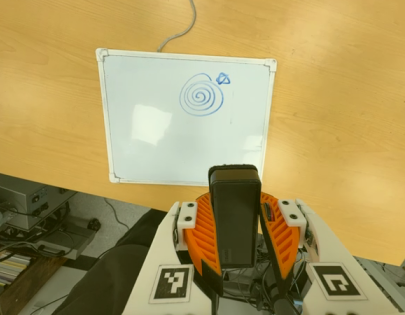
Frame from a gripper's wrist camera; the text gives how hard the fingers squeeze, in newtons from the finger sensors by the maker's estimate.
{"total": 11.5, "left": 9.5, "right": 13.6}